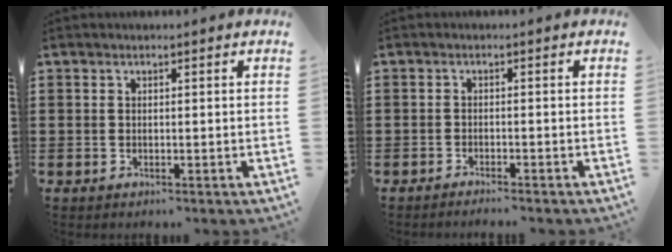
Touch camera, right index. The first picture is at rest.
{"total": 1.1, "force": [-1.1, -0.2, 0.1], "torque": [-0.003, 0.003, -0.022]}